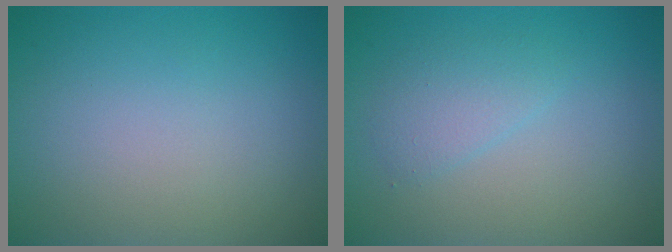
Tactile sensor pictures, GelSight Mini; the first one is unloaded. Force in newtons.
{"total": 1.8, "press": 1.8, "slide": 0.2}